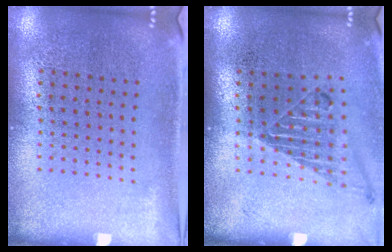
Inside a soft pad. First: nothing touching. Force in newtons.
{"total": 1.2, "press": 1.1, "slide": 0.3}